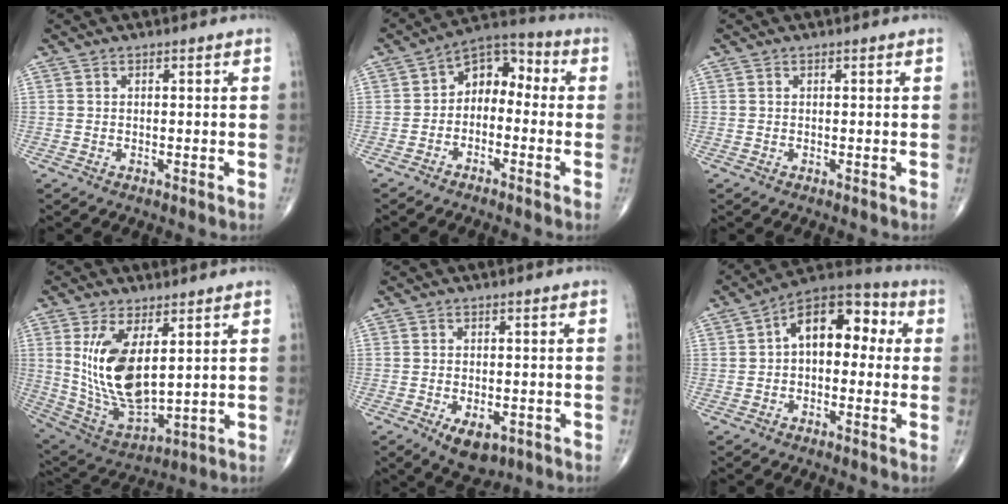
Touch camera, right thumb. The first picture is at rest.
{"total": 8.1, "force": [-1.1, 5.6, 5.7], "torque": [-0.053, 0.045, -0.040]}
{"total": 0.0}
{"total": 15.0, "force": [3.4, 6.9, 12.8], "torque": [-0.239, -0.023, 0.087]}
{"total": 6.2, "force": [-2.8, 3.4, 4.3], "torque": [-0.060, 0.005, -0.033]}
{"total": 12.4, "force": [1.4, 7.5, 9.8], "torque": [-0.110, 0.042, 0.003]}